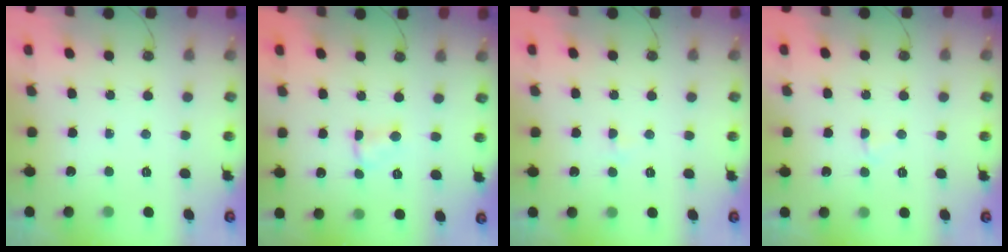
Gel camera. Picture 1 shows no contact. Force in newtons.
{"total": 2.7, "press": 2.7, "slide": 0.3}
{"total": 1.6, "press": 1.6, "slide": 0.2}
{"total": 2.6, "press": 2.6, "slide": 0.2}